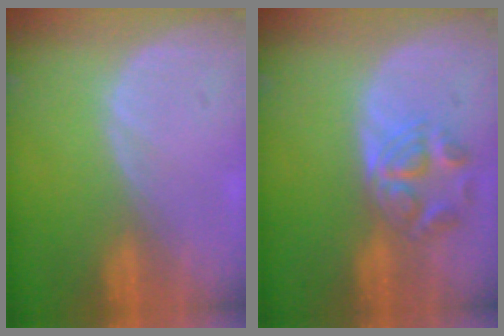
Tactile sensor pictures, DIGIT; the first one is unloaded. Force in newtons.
{"total": 5.7, "press": 5.1, "slide": 2.4}